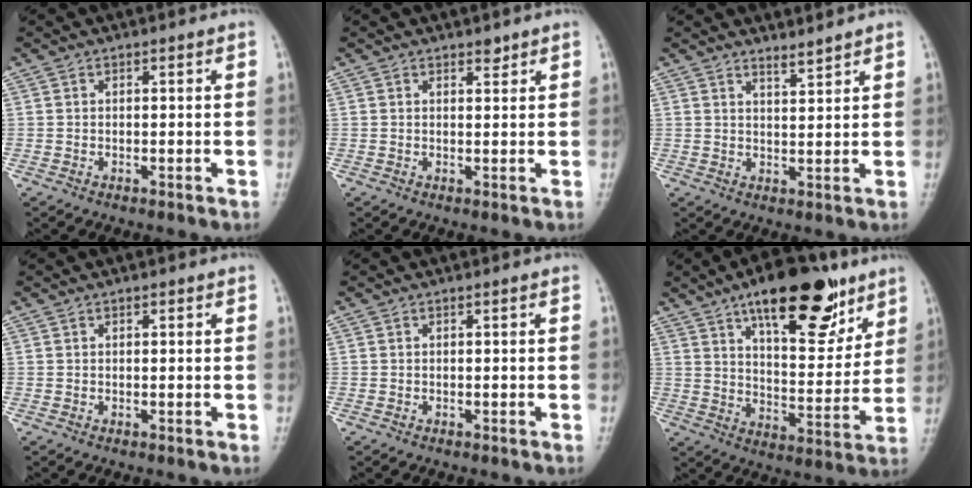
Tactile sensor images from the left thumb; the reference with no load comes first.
{"total": 1.4, "force": [1.1, 0.6, 0.5], "torque": [0.001, -0.008, 0.015]}
{"total": 2.5, "force": [2.4, 0.2, 0.8], "torque": [-0.009, -0.025, 0.041]}
{"total": 0.6, "force": [0.3, 0.3, 0.4], "torque": [-0.003, -0.001, 0.004]}
{"total": 0.0}
{"total": 19.9, "force": [11.9, 8.2, 13.7], "torque": [-0.159, -0.055, 0.187]}